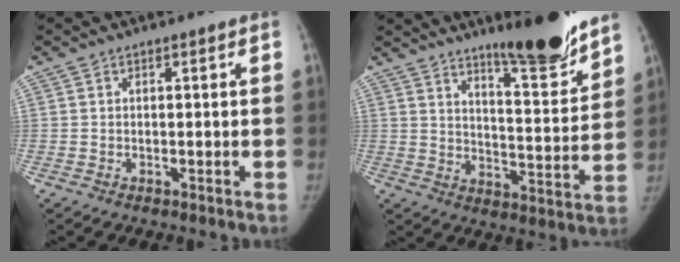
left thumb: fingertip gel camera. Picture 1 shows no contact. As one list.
[{"total": 13.6, "force": [10.8, 2.0, 8.0], "torque": [-0.091, -0.085, 0.170]}]